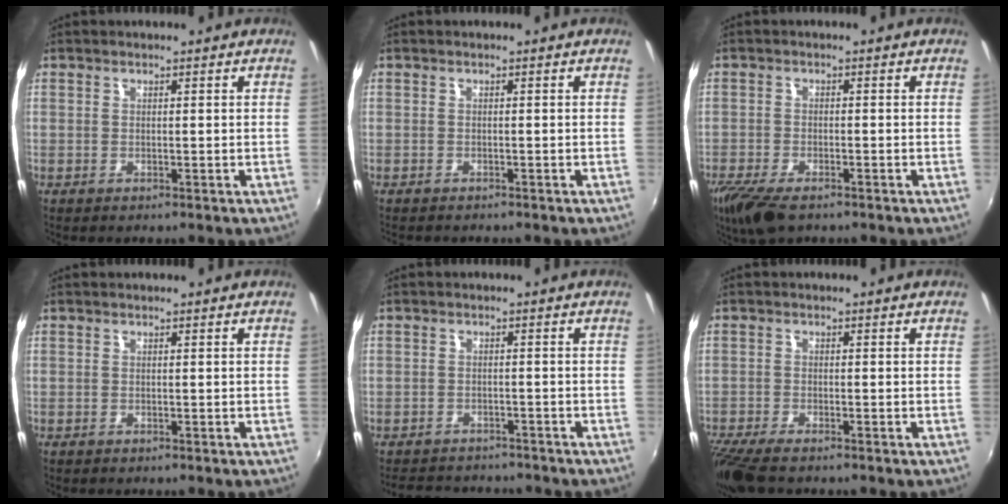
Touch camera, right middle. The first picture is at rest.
{"total": 1.7, "force": [-1.6, 0.1, 0.5], "torque": [-0.017, -0.010, -0.022]}
{"total": 8.9, "force": [-6.4, 3.1, 5.3], "torque": [-0.129, -0.035, -0.119]}
{"total": 0.0}
{"total": 7.7, "force": [-6.7, 3.2, 2.0], "torque": [-0.055, 0.014, -0.097]}
{"total": 7.6, "force": [-6.1, 1.6, 4.3], "torque": [-0.111, -0.041, -0.114]}